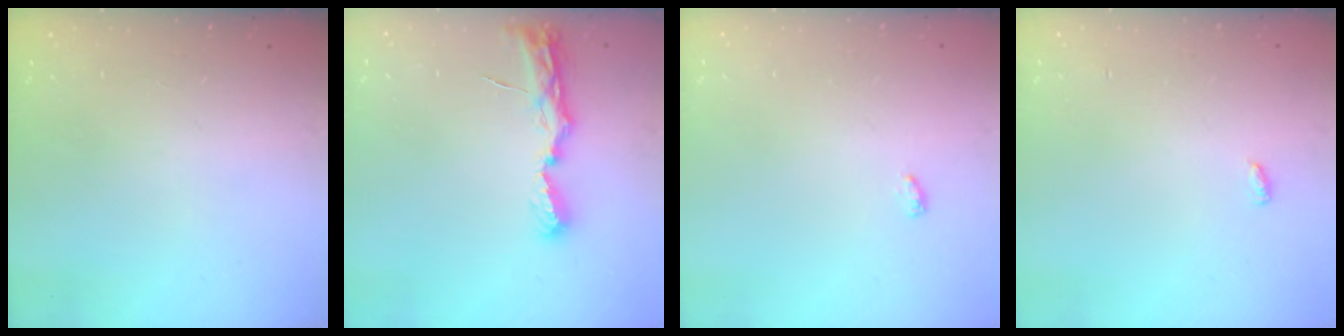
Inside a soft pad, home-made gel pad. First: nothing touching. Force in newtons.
{"total": 7.7, "press": 7.7, "slide": 0.8}
{"total": 6.4, "press": 3.3, "slide": 5.5}
{"total": 6.9, "press": 2.6, "slide": 6.4}